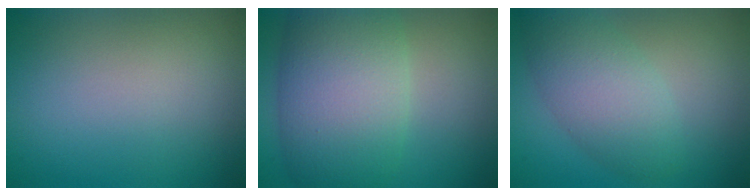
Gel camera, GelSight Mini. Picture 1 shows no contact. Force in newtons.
{"total": 10.1, "press": 10.1, "slide": 0.4}
{"total": 5.1, "press": 5.1, "slide": 0.1}